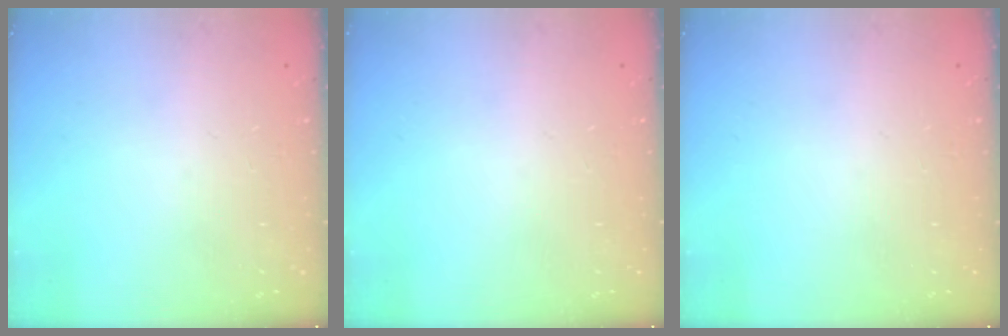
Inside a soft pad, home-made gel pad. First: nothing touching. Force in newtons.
{"total": 0.0}
{"total": 0.0}